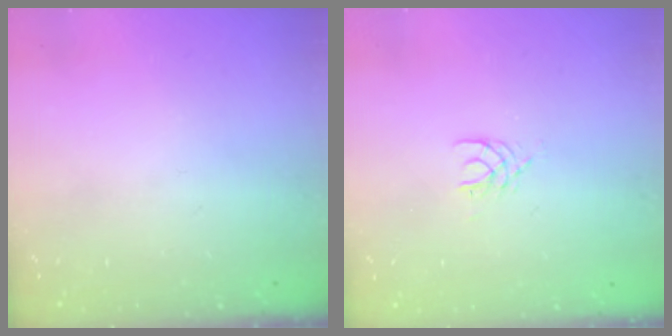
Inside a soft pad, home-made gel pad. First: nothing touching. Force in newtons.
{"total": 3.4, "press": 3.4, "slide": 0.4}